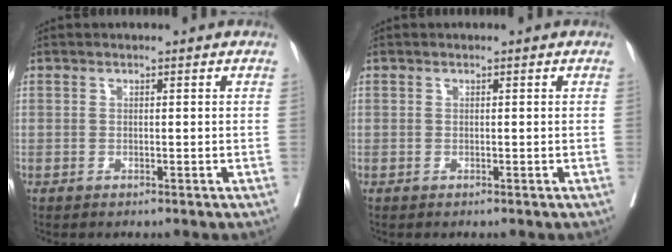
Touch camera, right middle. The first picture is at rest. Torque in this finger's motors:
{"motor_torque": [0.00, 0.00, 0.00, 0.00]}